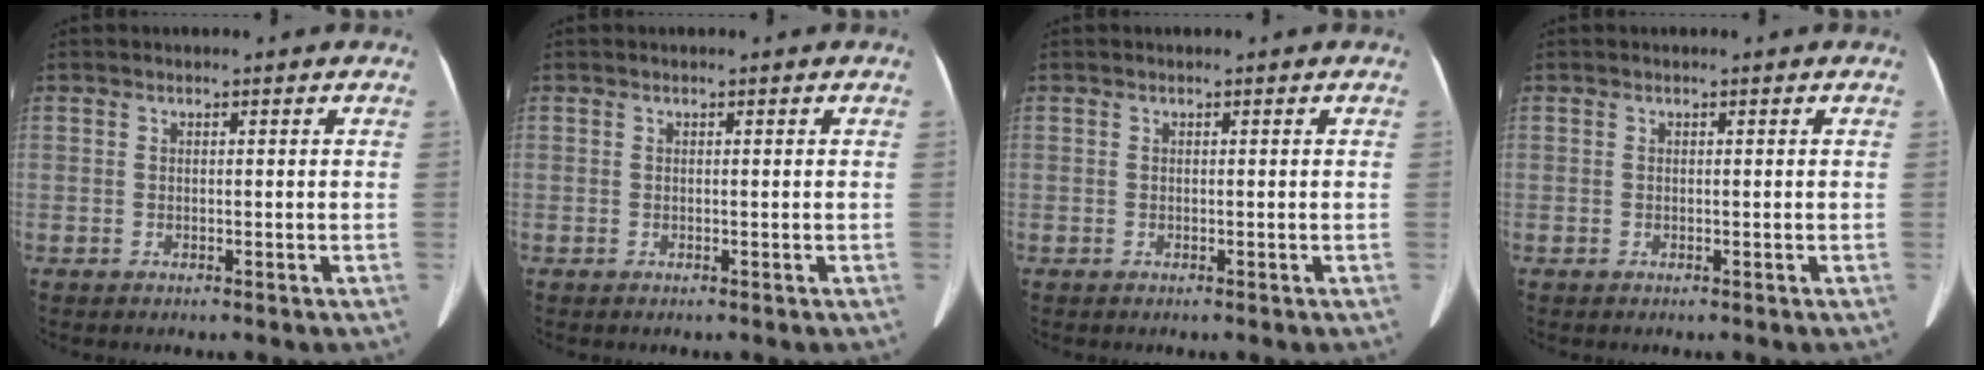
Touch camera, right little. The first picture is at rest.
{"total": 0.0}
{"total": 0.0}
{"total": 0.0}